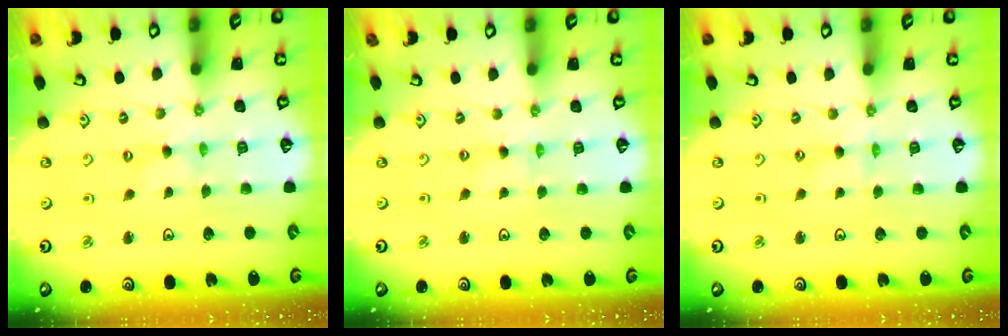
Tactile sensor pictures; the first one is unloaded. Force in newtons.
{"total": 0.0}
{"total": 0.5, "press": 0.5, "slide": 0.2}